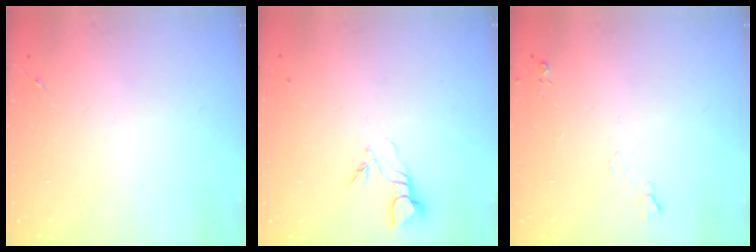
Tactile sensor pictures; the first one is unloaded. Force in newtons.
{"total": 3.9, "press": 3.9, "slide": 0.3}
{"total": 4.9, "press": 4.8, "slide": 0.9}